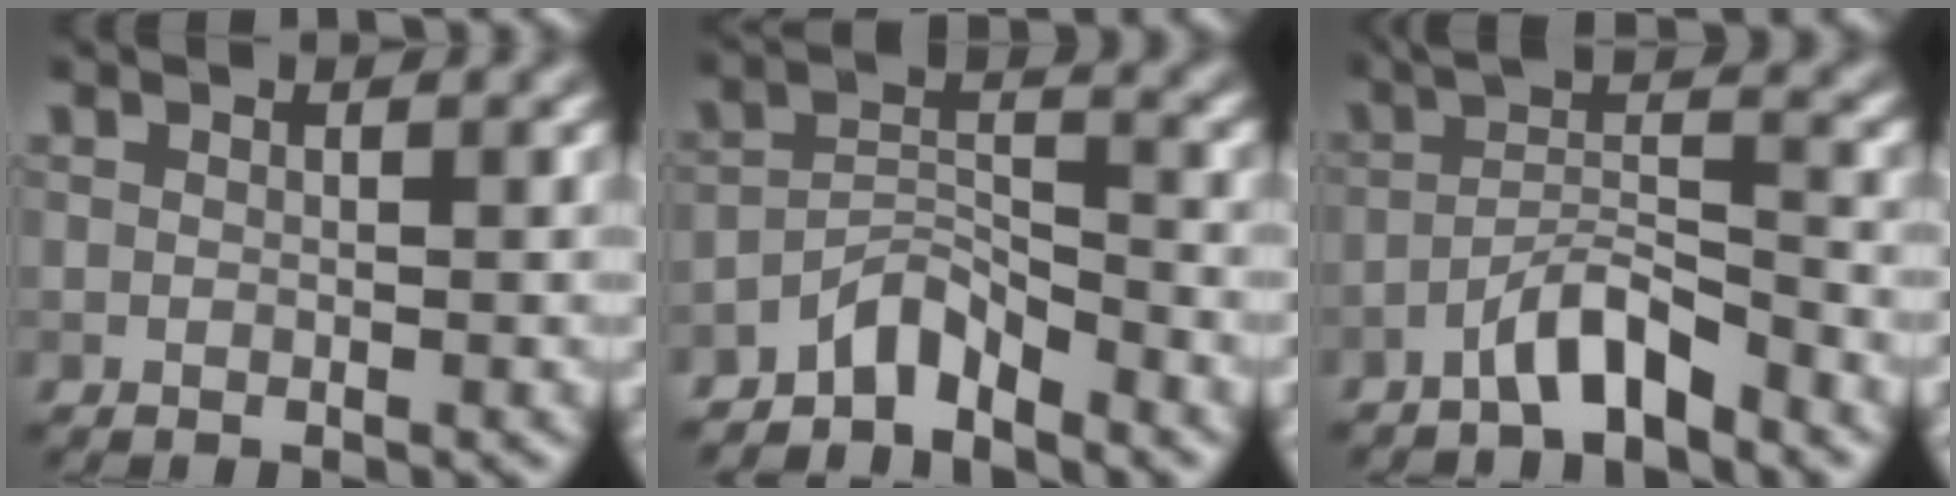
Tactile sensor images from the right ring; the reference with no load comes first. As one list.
[{"total": 3.5, "force": [-3.1, 0.9, 1.4], "torque": [-0.023, 0.012, -0.066]}, {"total": 4.2, "force": [-3.0, 0.7, 2.9], "torque": [-0.049, 0.015, -0.061]}]